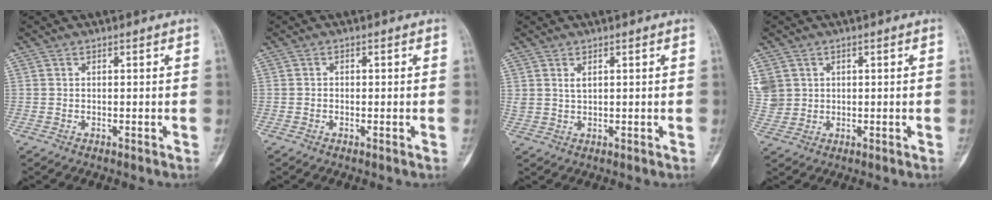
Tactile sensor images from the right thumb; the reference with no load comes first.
{"total": 0.6, "force": [-0.2, 0.5, 0.2], "torque": [0.000, 0.002, -0.007]}
{"total": 1.8, "force": [1.0, 0.9, 1.2], "torque": [-0.024, -0.003, 0.026]}
{"total": 7.9, "force": [2.5, 6.9, 2.8], "torque": [-0.068, 0.007, 0.064]}